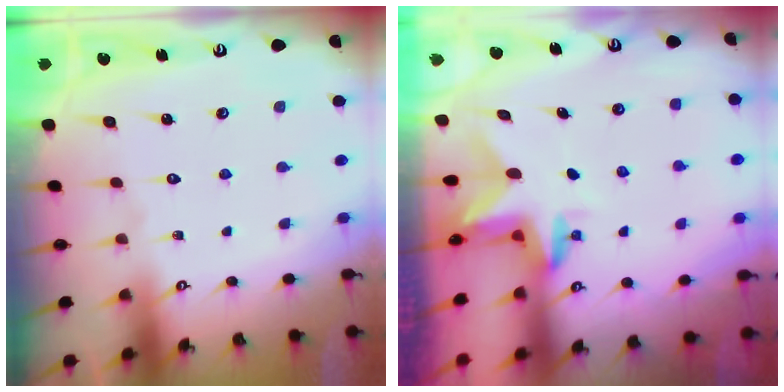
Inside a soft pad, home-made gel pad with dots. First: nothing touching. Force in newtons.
{"total": 3.0, "press": 2.9, "slide": 0.2}